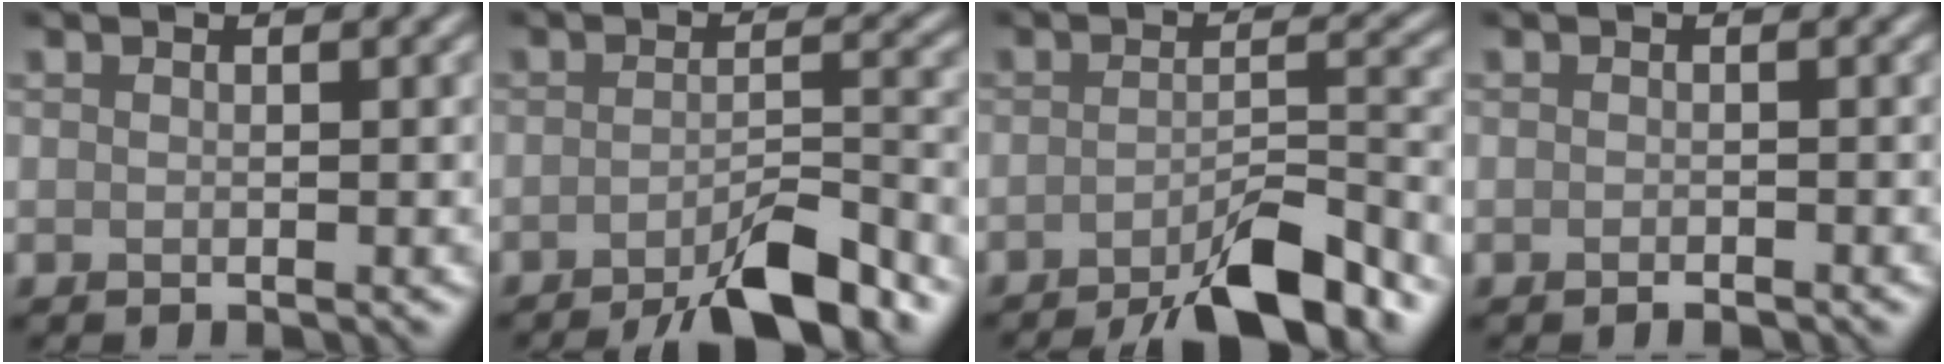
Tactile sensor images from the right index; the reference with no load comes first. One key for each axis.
{"total": 6.4, "fx": -4.4, "fy": 1.3, "fz": 4.5, "tx": -0.059, "ty": 0.005, "tz": -0.072}
{"total": 7.1, "fx": -4.9, "fy": 1.5, "fz": 5.0, "tx": -0.068, "ty": 0.006, "tz": -0.080}
{"total": 0.7, "fx": -0.5, "fy": 0.3, "fz": 0.3, "tx": -0.003, "ty": -0.002, "tz": -0.007}